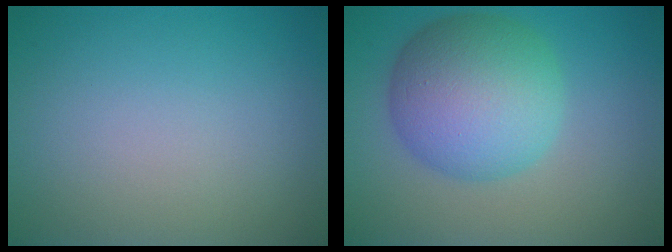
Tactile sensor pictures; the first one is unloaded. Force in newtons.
{"total": 8.7, "press": 8.7, "slide": 0.2}